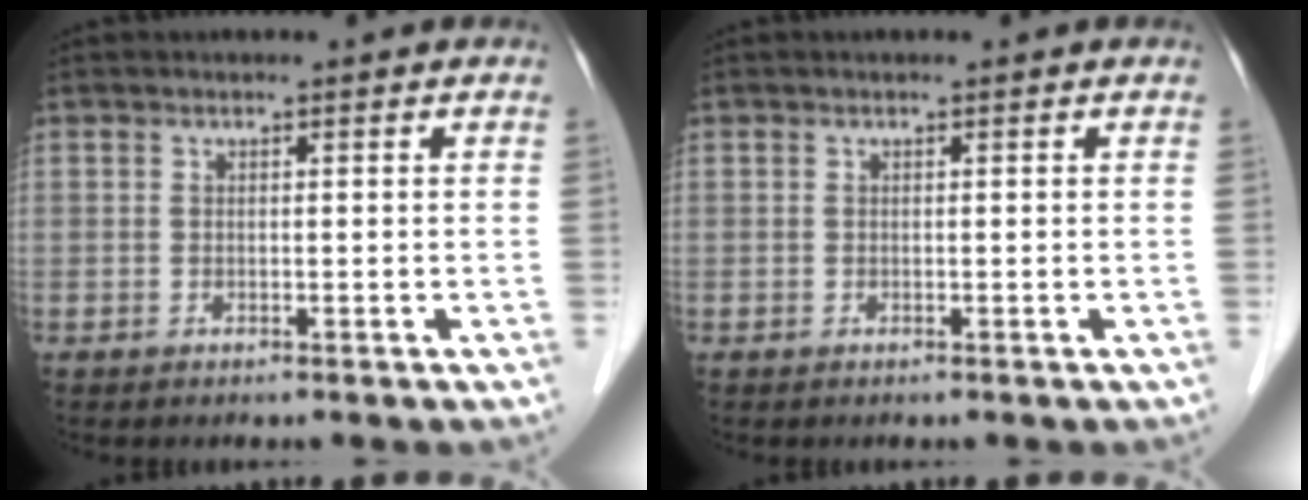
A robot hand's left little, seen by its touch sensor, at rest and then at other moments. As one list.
[{"total": 0.0}]